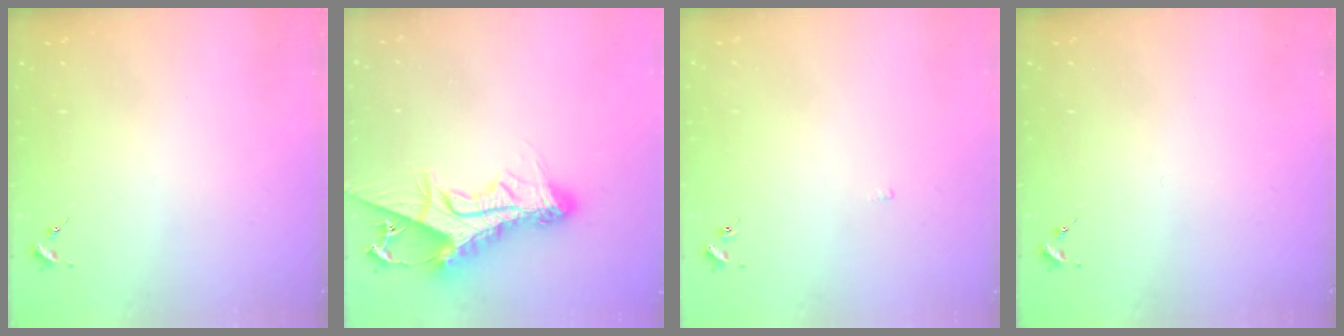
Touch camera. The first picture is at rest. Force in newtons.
{"total": 18.1, "press": 18.0, "slide": 1.6}
{"total": 2.0, "press": 1.9, "slide": 0.4}
{"total": 0.0}